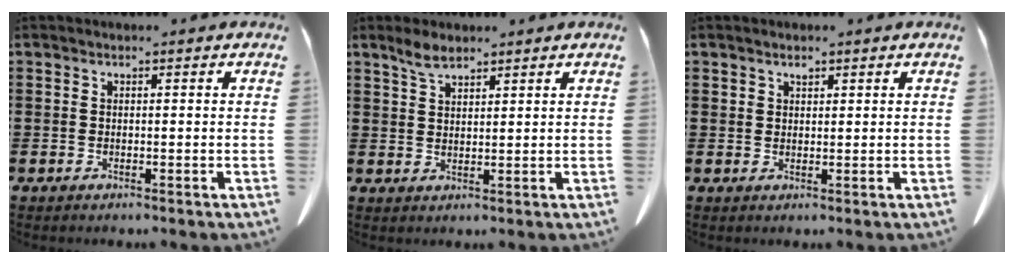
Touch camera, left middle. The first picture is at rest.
{"total": 3.2, "force": [2.4, 1.0, 1.8], "torque": [-0.040, 0.002, 0.045]}
{"total": 1.0, "force": [0.8, 0.4, 0.3], "torque": [-0.008, -0.001, 0.018]}